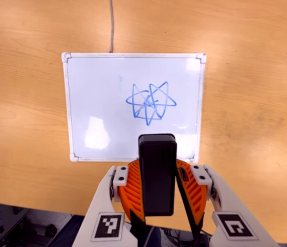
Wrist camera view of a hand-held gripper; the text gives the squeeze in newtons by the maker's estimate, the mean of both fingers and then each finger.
{"total": 5.3, "left": 4.8, "right": 5.8}